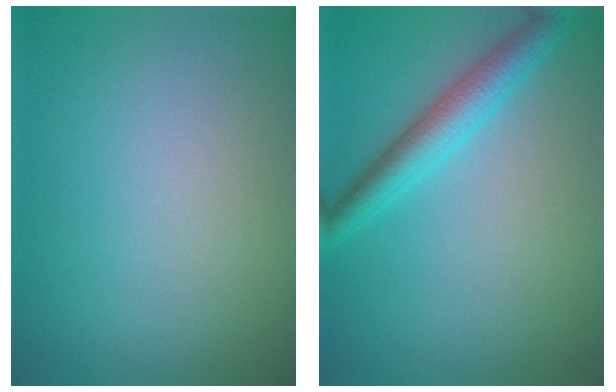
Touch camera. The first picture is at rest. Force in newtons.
{"total": 3.6, "press": 3.6, "slide": 0.1}